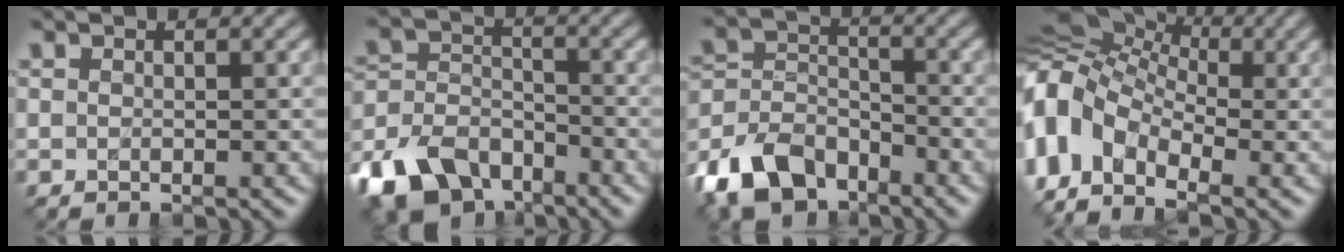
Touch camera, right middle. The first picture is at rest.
{"total": 8.9, "force": [-6.3, 5.0, 3.7], "torque": [-0.066, -0.003, -0.128]}
{"total": 8.0, "force": [-5.6, 4.5, 3.4], "torque": [-0.069, 0.001, -0.123]}
{"total": 11.8, "force": [-2.3, 8.7, 7.7], "torque": [-0.172, 0.004, -0.060]}